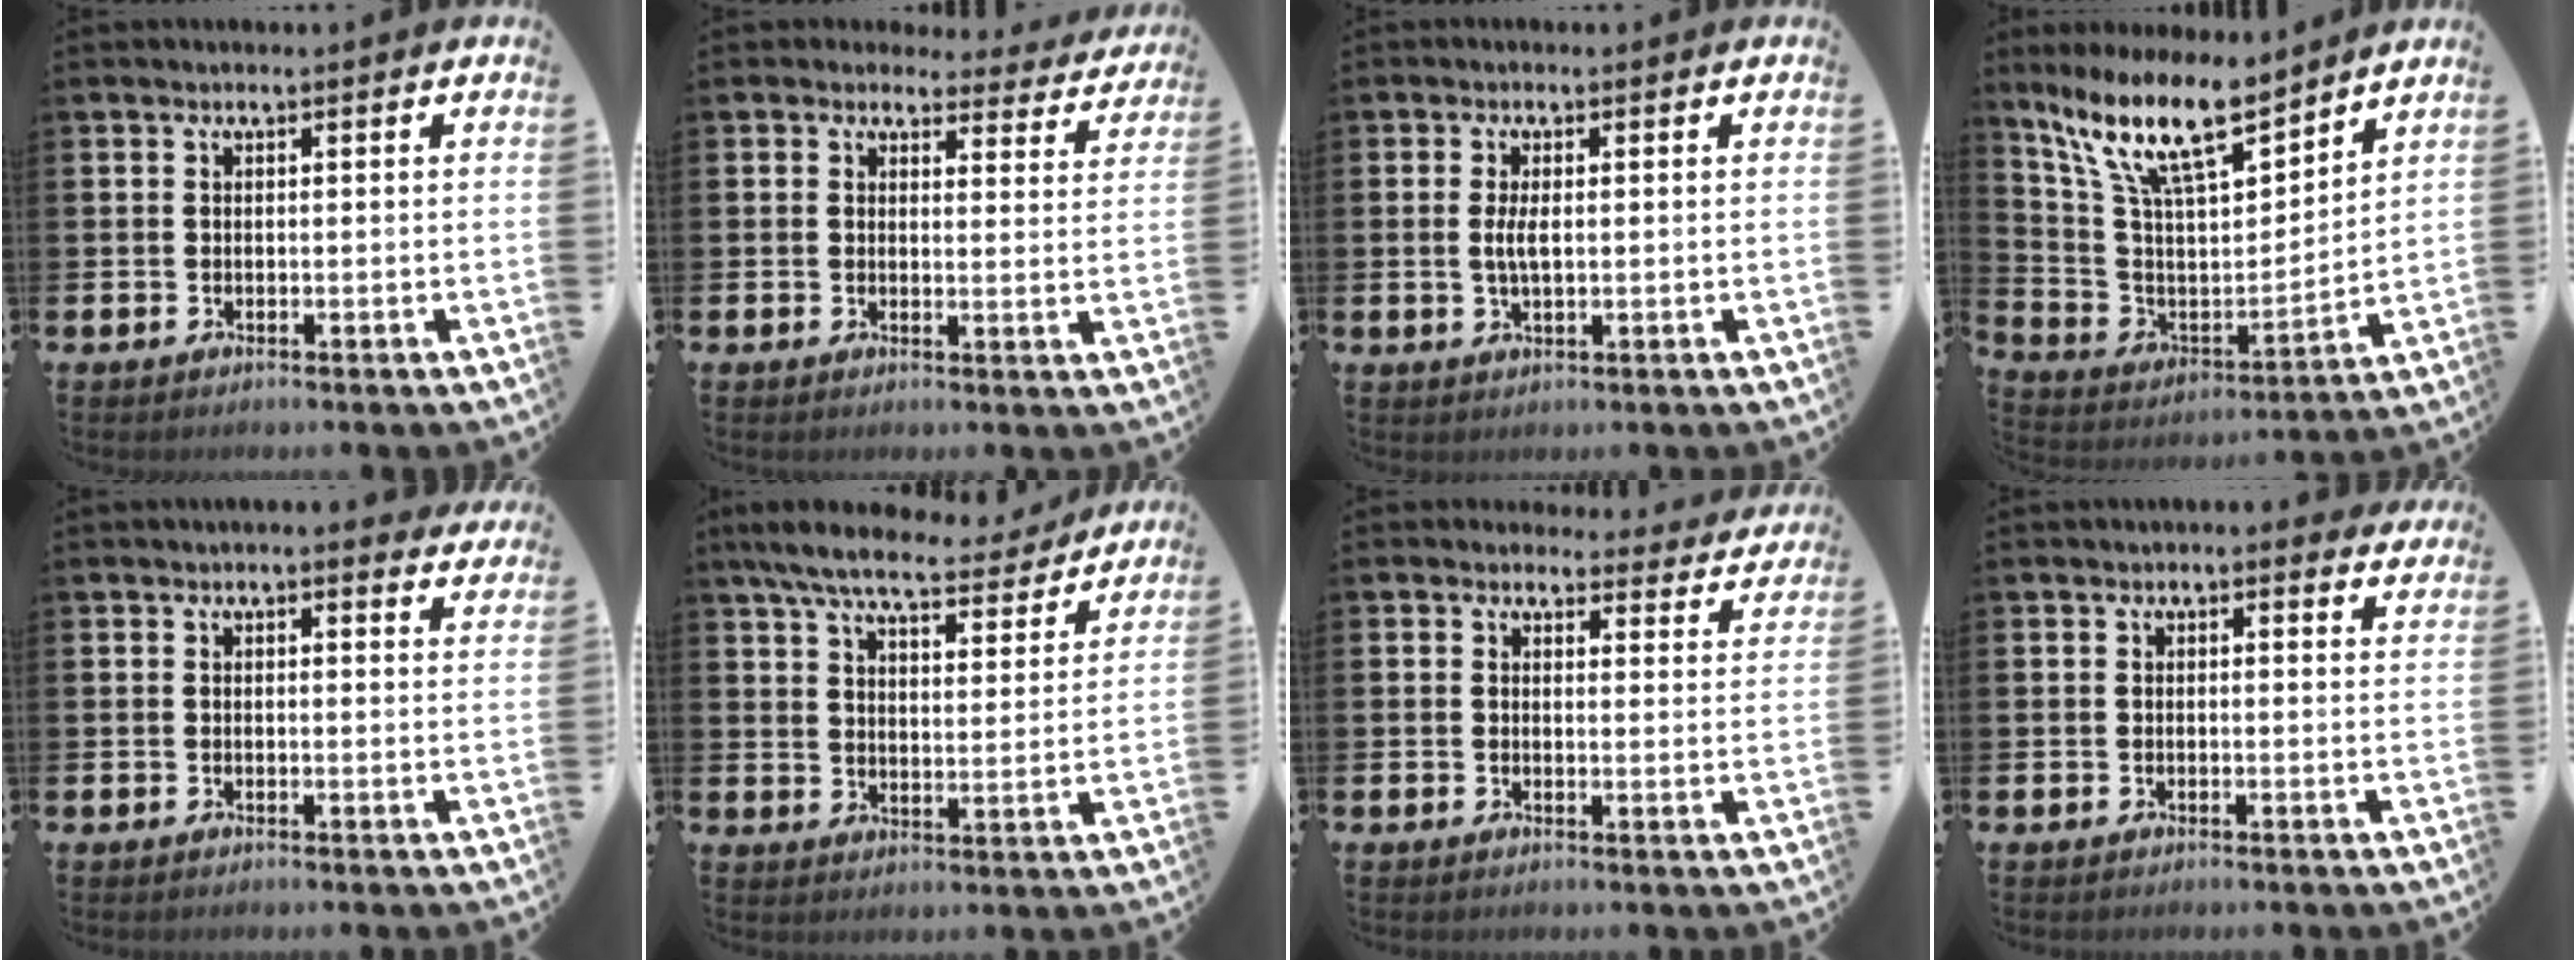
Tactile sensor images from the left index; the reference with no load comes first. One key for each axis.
{"total": 3.2, "fx": 2.9, "fy": 1.3, "fz": 0.2, "tx": 0.003, "ty": -0.025, "tz": 0.046}
{"total": 2.9, "fx": 0.2, "fy": 1.1, "fz": 2.6, "tx": -0.049, "ty": 0.003, "tz": 0.001}
{"total": 13.5, "fx": 10.8, "fy": 3.2, "fz": 7.4, "tx": -0.177, "ty": -0.057, "tz": 0.189}
{"total": 1.7, "fx": 1.7, "fy": 0.2, "fz": 0.2, "tx": -0.005, "ty": -0.005, "tz": 0.030}
{"total": 8.2, "fx": 7.4, "fy": 1.6, "fz": 3.2, "tx": -0.085, "ty": -0.038, "tz": 0.128}
{"total": 3.3, "fx": 3.1, "fy": 1.1, "fz": 0.0, "tx": 0.008, "ty": -0.026, "tz": 0.050}
{"total": 1.2, "fx": 1.1, "fy": 0.3, "fz": 0.3, "tx": 0.004, "ty": -0.002, "tz": 0.018}